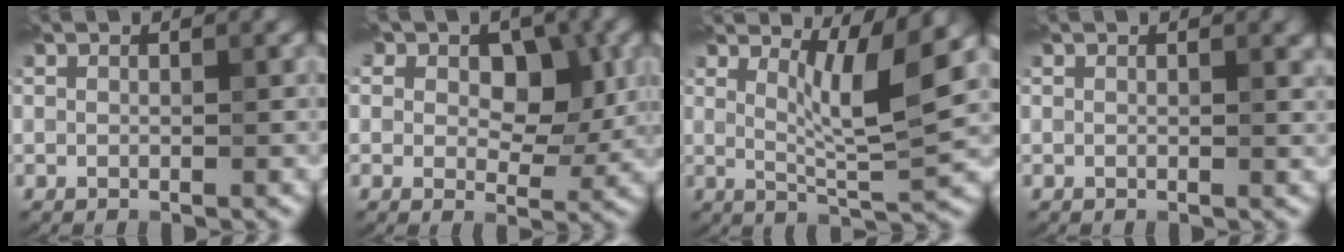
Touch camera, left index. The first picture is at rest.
{"total": 7.1, "force": [2.4, 5.0, 4.5], "torque": [-0.055, 0.006, 0.020]}
{"total": 5.7, "force": [2.4, 1.0, 5.1], "torque": [-0.083, -0.008, 0.042]}
{"total": 1.3, "force": [0.7, 0.4, 1.0], "torque": [-0.008, -0.001, 0.013]}